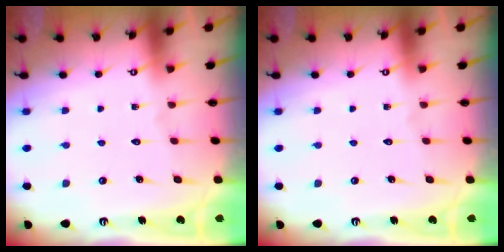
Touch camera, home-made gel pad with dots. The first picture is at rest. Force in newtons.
{"total": 0.0}